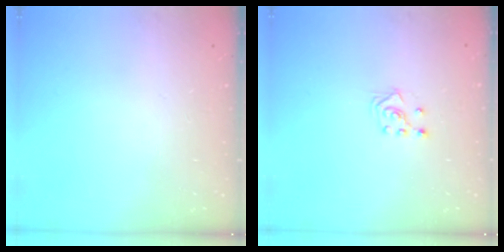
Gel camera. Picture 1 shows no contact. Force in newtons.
{"total": 3.1, "press": 3.0, "slide": 0.7}